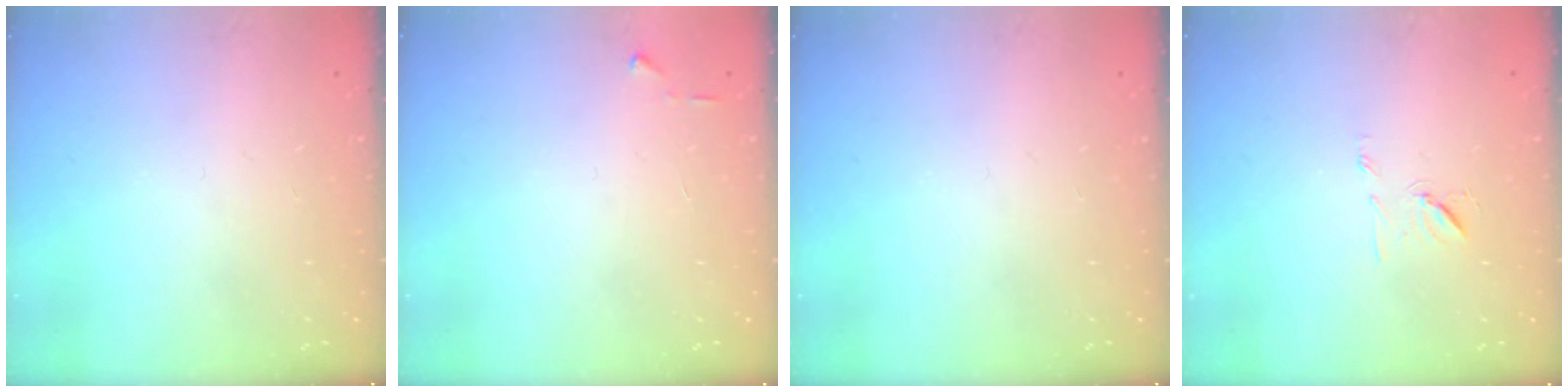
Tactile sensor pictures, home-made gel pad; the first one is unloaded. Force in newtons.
{"total": 3.0, "press": 2.9, "slide": 0.4}
{"total": 0.0}
{"total": 7.2, "press": 7.2, "slide": 0.8}